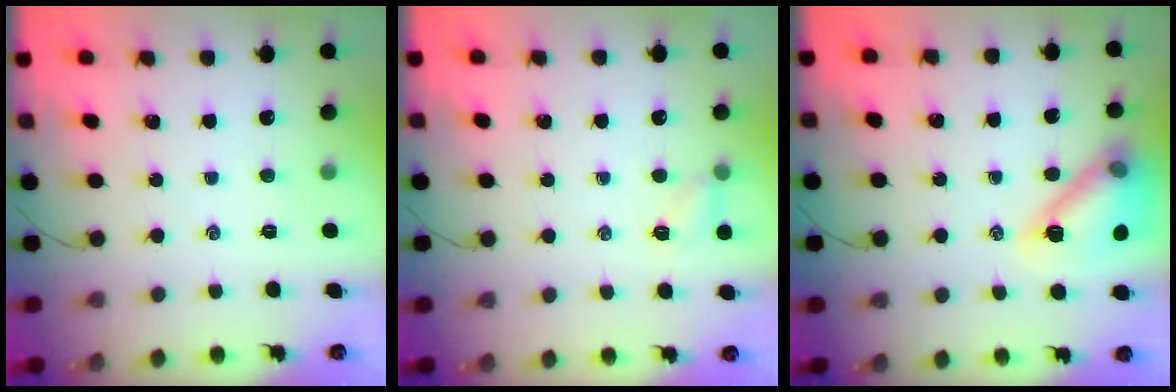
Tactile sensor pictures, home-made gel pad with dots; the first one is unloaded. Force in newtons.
{"total": 4.2, "press": 4.0, "slide": 1.1}
{"total": 16.2, "press": 16.1, "slide": 1.5}